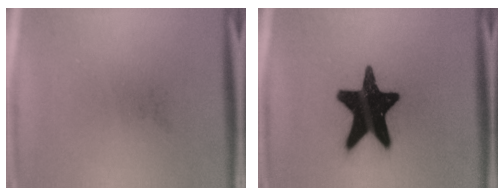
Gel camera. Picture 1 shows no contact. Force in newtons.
{"total": 19.7}